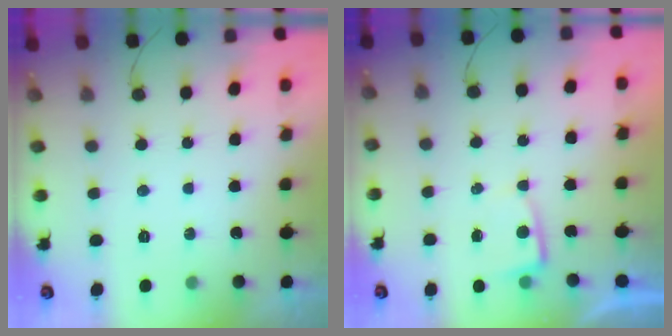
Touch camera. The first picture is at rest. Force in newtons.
{"total": 2.2, "press": 2.2, "slide": 0.4}